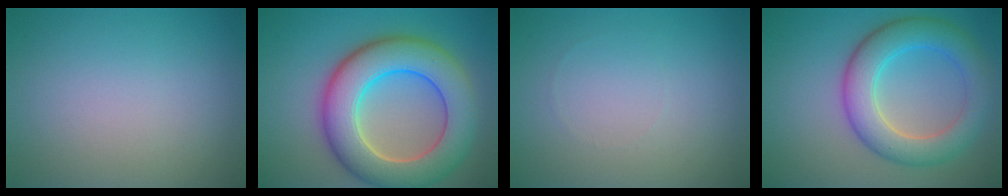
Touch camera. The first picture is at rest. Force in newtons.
{"total": 10.4, "press": 10.3, "slide": 0.7}
{"total": 0.0}
{"total": 6.6, "press": 6.6, "slide": 0.1}